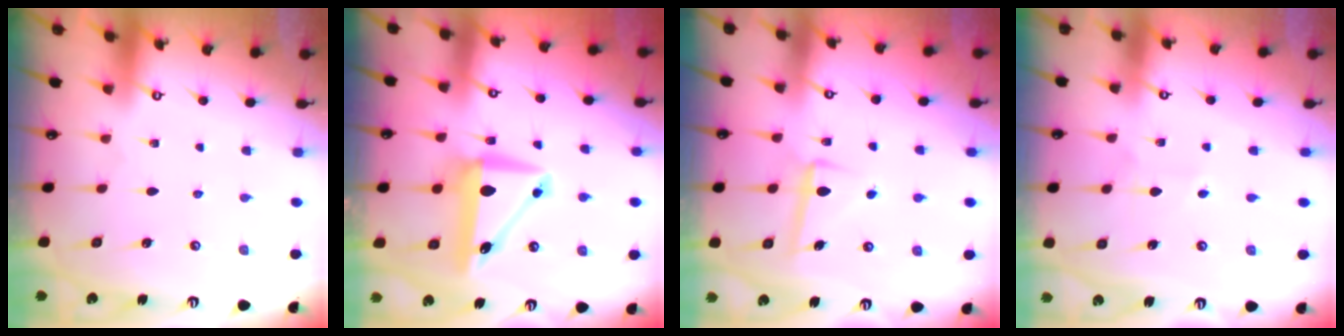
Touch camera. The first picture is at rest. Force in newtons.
{"total": 10.3, "press": 10.1, "slide": 2.2}
{"total": 6.2, "press": 6.0, "slide": 1.2}
{"total": 3.7, "press": 3.7, "slide": 0.4}